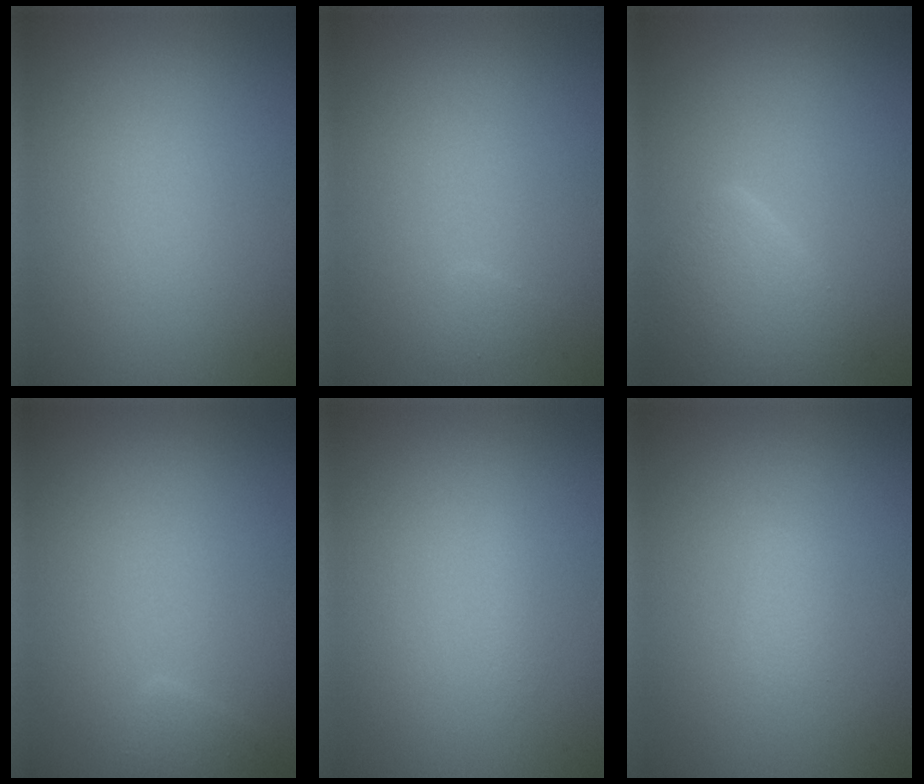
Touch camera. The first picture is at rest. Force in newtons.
{"total": 0.7, "press": 0.7, "slide": 0.1}
{"total": 3.8, "press": 3.8, "slide": 0.2}
{"total": 1.1, "press": 1.1, "slide": 0.1}
{"total": 0.6, "press": 0.6, "slide": 0.0}
{"total": 0.9, "press": 0.9, "slide": 0.0}